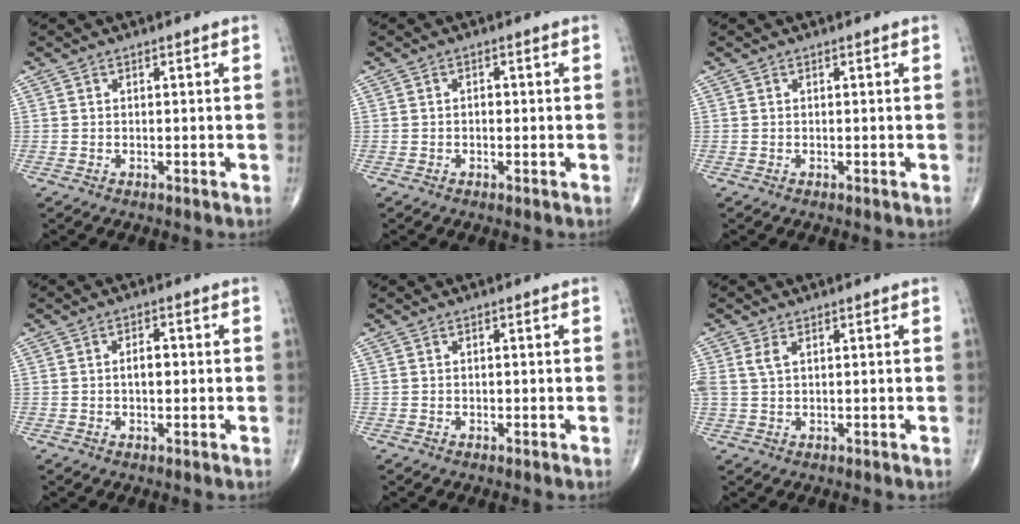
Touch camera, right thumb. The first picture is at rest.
{"total": 1.0, "force": [-0.2, 0.7, 0.7], "torque": [-0.006, 0.002, -0.007]}
{"total": 0.0}
{"total": 3.1, "force": [0.0, 1.7, 2.6], "torque": [-0.039, 0.006, -0.003]}
{"total": 0.0}
{"total": 2.4, "force": [1.0, 1.2, 1.9], "torque": [-0.047, 0.009, 0.028]}